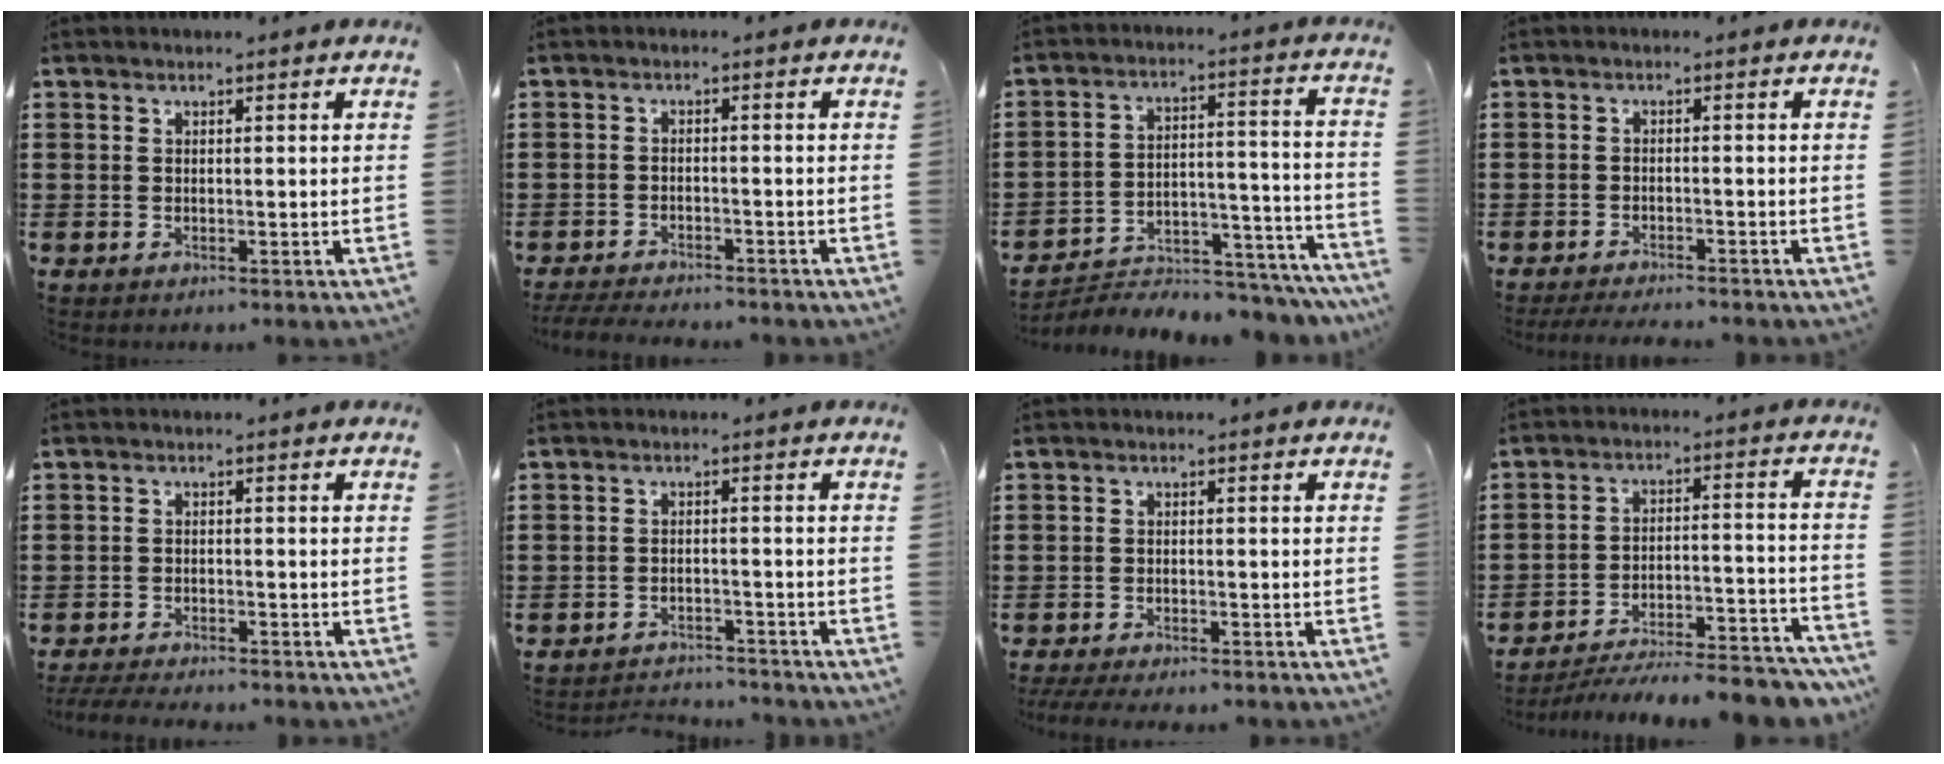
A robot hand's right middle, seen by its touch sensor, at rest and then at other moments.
{"total": 3.0, "force": [-3.0, 0.3, 0.5], "torque": [-0.017, -0.003, -0.064]}
{"total": 4.4, "force": [-4.3, 0.9, 0.8], "torque": [-0.015, 0.009, -0.089]}
{"total": 2.3, "force": [-2.2, 0.0, 0.4], "torque": [-0.009, -0.001, -0.044]}
{"total": 2.8, "force": [-2.8, 0.2, 0.5], "torque": [-0.018, -0.002, -0.060]}
{"total": 2.6, "force": [-2.6, 0.3, -0.1], "torque": [-0.007, 0.000, -0.057]}
{"total": 1.9, "force": [-1.8, 0.1, 0.5], "torque": [-0.019, -0.003, -0.039]}
{"total": 7.5, "force": [-6.9, 0.7, 2.8], "torque": [-0.033, 0.012, -0.132]}